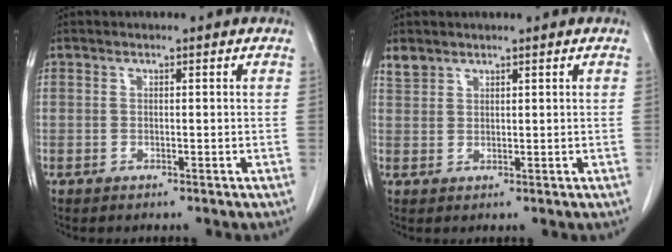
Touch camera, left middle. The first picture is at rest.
{"total": 2.1, "force": [1.9, 0.7, 0.1], "torque": [-0.004, 0.007, 0.042]}